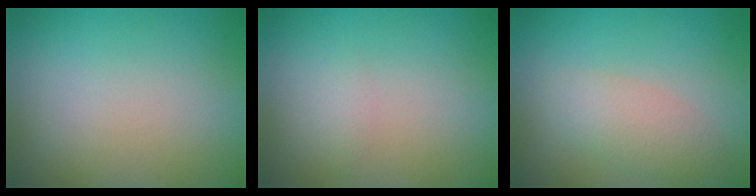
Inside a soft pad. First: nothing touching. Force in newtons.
{"total": 0.8, "press": 0.7, "slide": 0.1}
{"total": 2.8, "press": 2.8, "slide": 0.2}